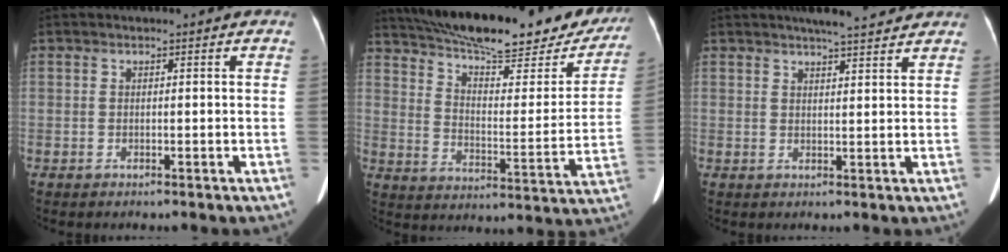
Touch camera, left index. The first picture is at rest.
{"total": 27.6, "force": [23.3, 6.5, 13.2], "torque": [-0.207, -0.021, 0.308]}
{"total": 7.3, "force": [6.4, 0.7, 3.3], "torque": [-0.048, 0.015, 0.082]}